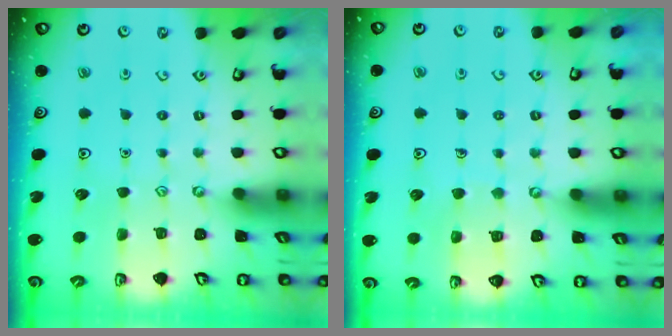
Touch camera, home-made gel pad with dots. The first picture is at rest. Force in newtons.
{"total": 6.8, "press": 6.7, "slide": 0.6}